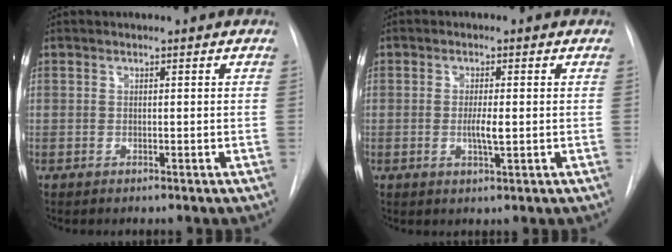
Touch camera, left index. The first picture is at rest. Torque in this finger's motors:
{"motor_torque": [0.39, -0.03, 0.08, 0.05]}